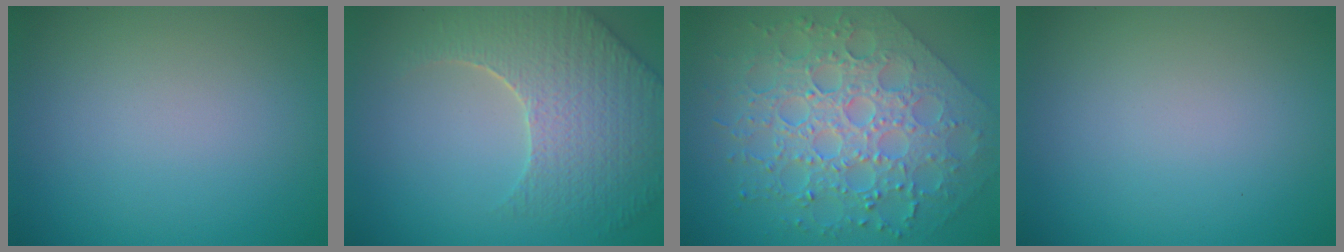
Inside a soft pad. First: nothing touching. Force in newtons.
{"total": 6.5, "press": 5.3, "slide": 3.7}
{"total": 7.7, "press": 6.3, "slide": 4.3}
{"total": 0.0}